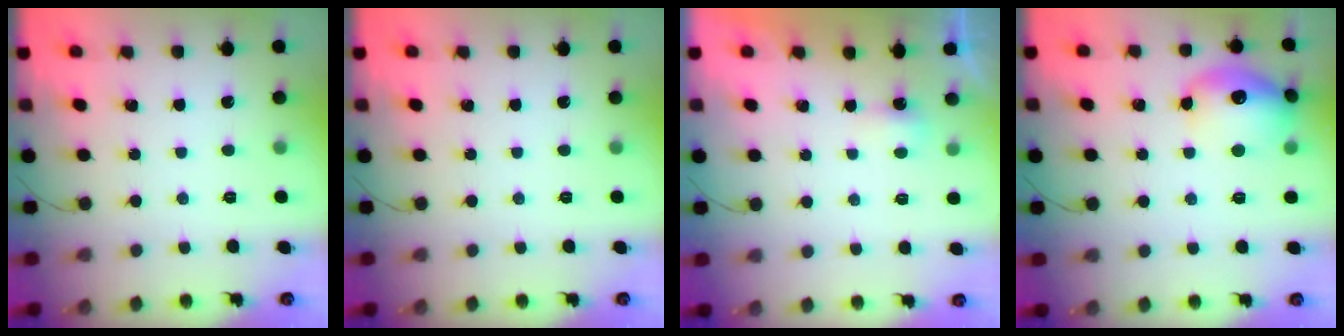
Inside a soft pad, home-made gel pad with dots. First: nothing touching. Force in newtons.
{"total": 0.0}
{"total": 2.3, "press": 2.1, "slide": 0.8}
{"total": 16.2, "press": 16.2, "slide": 1.5}